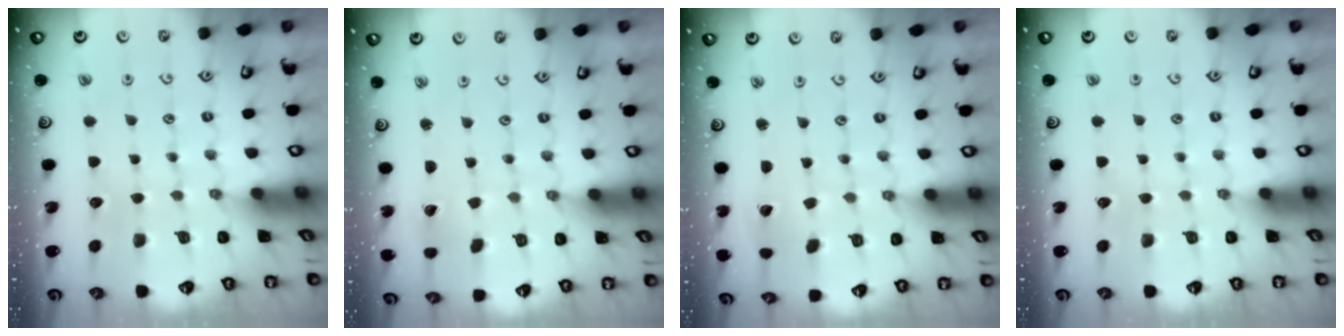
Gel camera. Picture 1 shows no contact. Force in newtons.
{"total": 1.3, "press": 1.3, "slide": 0.1}
{"total": 1.8, "press": 1.8, "slide": 0.2}
{"total": 0.0}